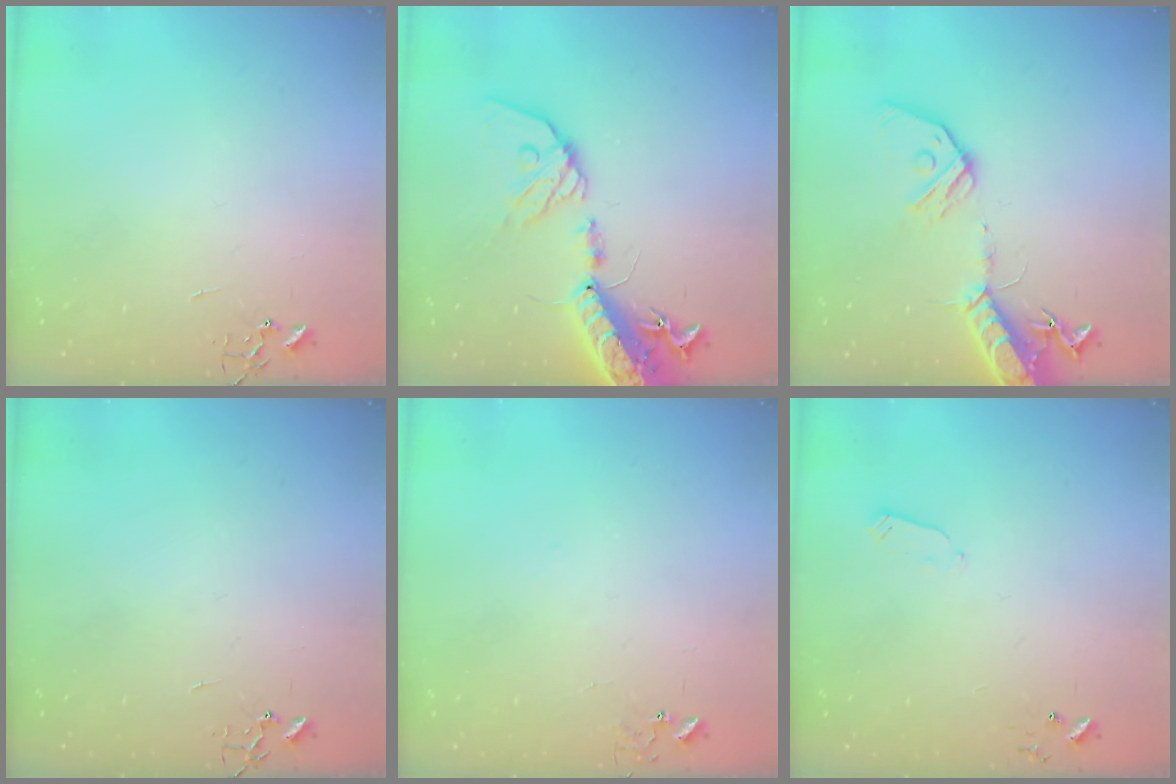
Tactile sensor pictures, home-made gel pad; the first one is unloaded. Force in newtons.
{"total": 19.5, "press": 19.0, "slide": 4.4}
{"total": 16.0, "press": 15.7, "slide": 3.0}
{"total": 0.0}
{"total": 6.8, "press": 6.8, "slide": 0.6}
{"total": 2.4, "press": 2.3, "slide": 0.4}